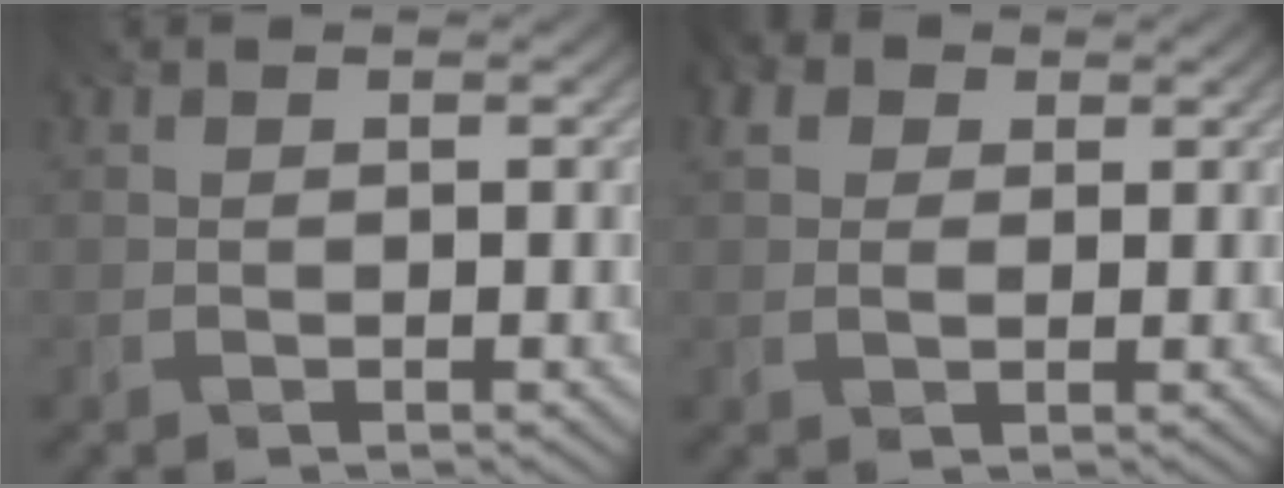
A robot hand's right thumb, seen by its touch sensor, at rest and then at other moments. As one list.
[{"total": 3.2, "force": [0.8, 2.5, 1.9], "torque": [-0.043, 0.002, 0.010]}]